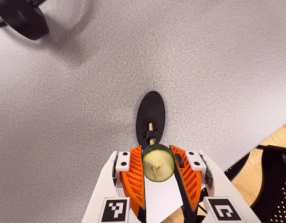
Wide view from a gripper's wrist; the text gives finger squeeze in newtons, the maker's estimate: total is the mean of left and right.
{"total": 8.1, "left": 8.0, "right": 8.1}